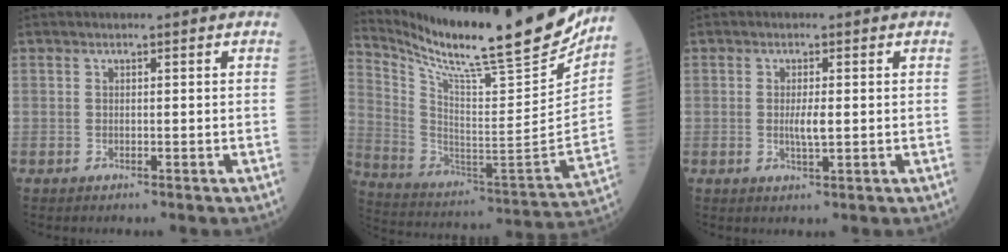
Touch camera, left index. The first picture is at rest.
{"total": 27.0, "force": [23.4, 1.0, 13.5], "torque": [-0.243, -0.084, 0.354]}
{"total": 2.6, "force": [0.0, 0.4, 2.6], "torque": [-0.052, -0.003, 0.002]}